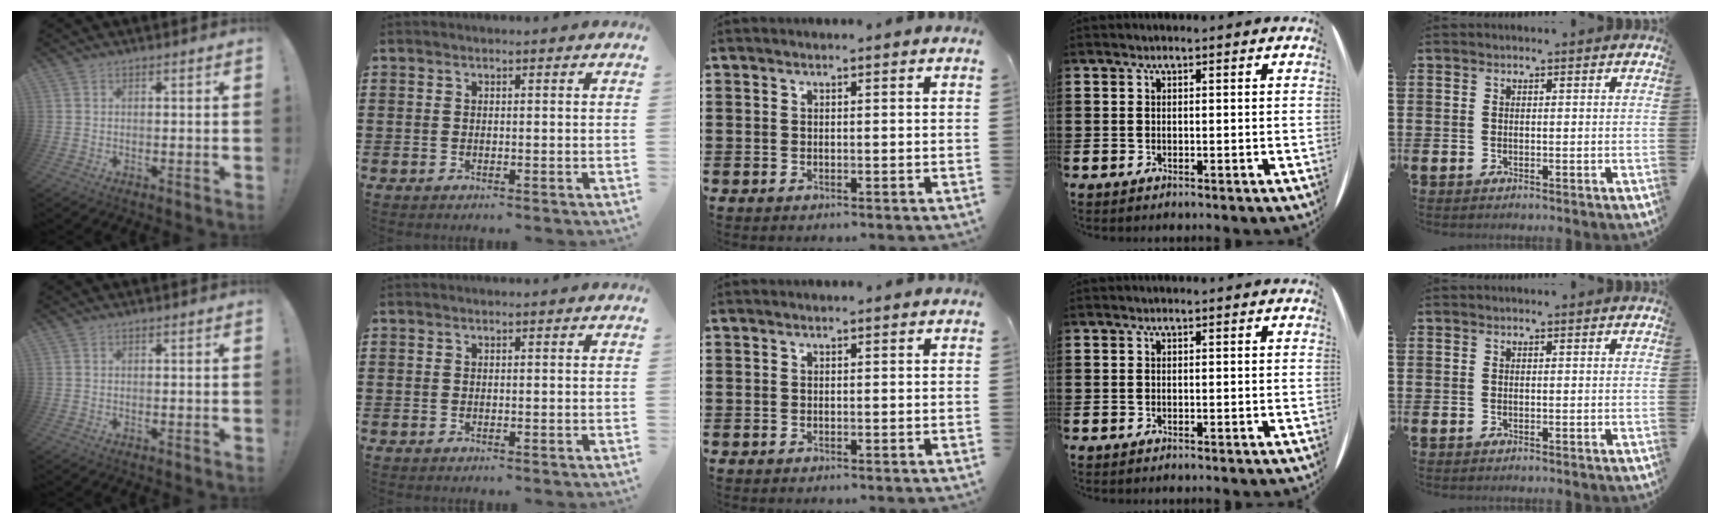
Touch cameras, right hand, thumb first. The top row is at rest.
{}